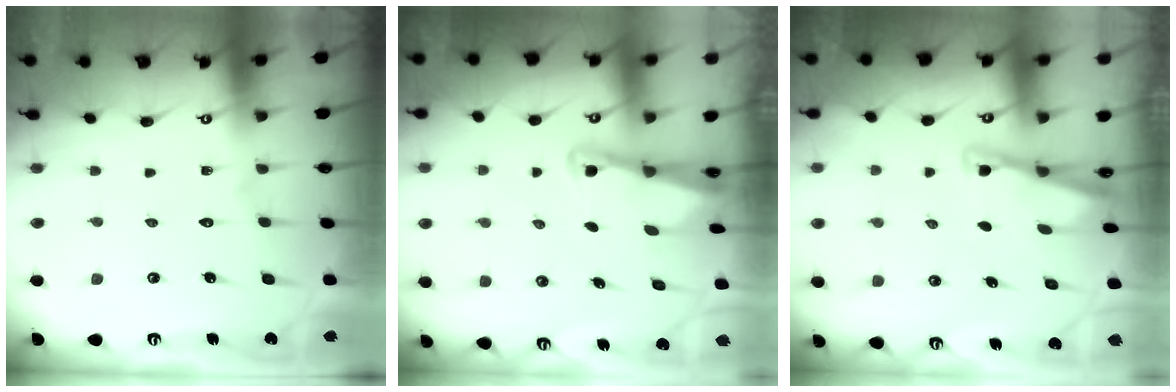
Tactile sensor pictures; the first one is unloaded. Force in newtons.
{"total": 2.2, "press": 2.2, "slide": 0.3}
{"total": 2.7, "press": 2.7, "slide": 0.3}